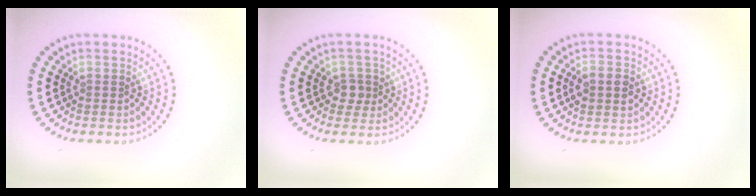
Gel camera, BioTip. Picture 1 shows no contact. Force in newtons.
{"total": 1.5, "press": 1.2, "slide": 0.9}
{"total": 2.1, "press": 2.0, "slide": 0.1}